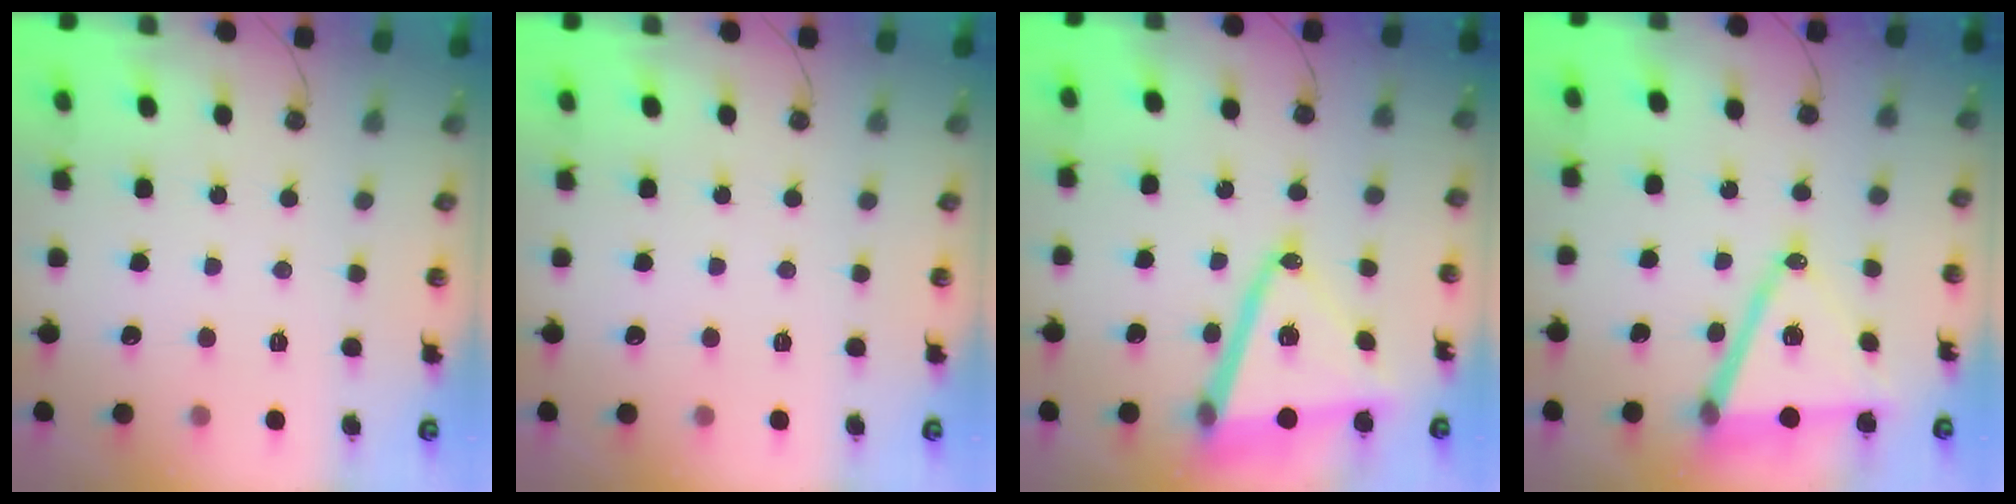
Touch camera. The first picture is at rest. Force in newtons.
{"total": 0.0}
{"total": 18.0, "press": 17.8, "slide": 2.5}
{"total": 14.4, "press": 13.8, "slide": 4.0}